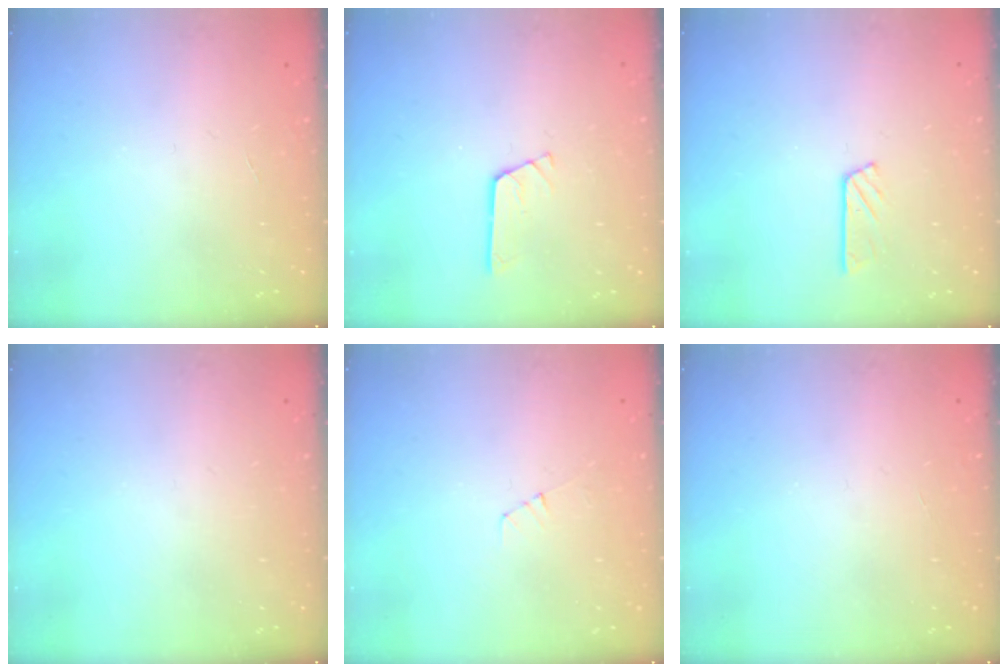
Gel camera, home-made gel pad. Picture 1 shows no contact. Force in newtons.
{"total": 3.1, "press": 3.1, "slide": 0.2}
{"total": 3.6, "press": 3.5, "slide": 0.4}
{"total": 0.0}
{"total": 3.5, "press": 3.4, "slide": 0.5}
{"total": 0.0}